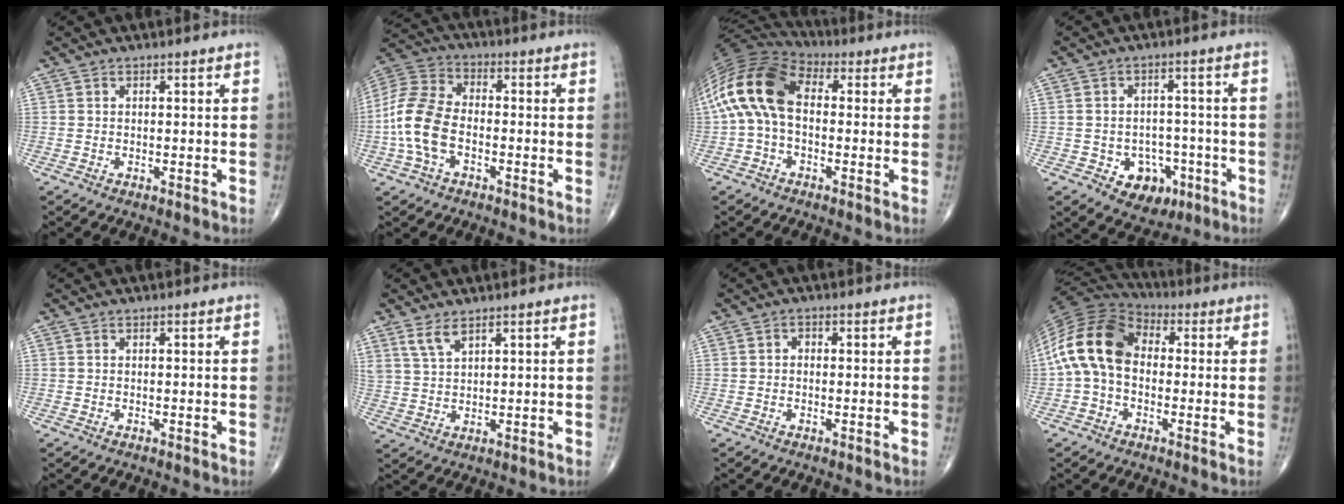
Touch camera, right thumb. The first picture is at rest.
{"total": 12.0, "force": [-2.9, 7.5, 8.9], "torque": [-0.191, 0.030, -0.064]}
{"total": 15.4, "force": [0.8, 9.3, 12.3], "torque": [-0.253, 0.039, 0.002]}
{"total": 8.0, "force": [-3.3, 6.2, 3.9], "torque": [-0.020, 0.027, -0.037]}
{"total": 0.0}
{"total": 4.0, "force": [2.8, 1.4, 2.4], "torque": [-0.048, -0.013, 0.064]}
{"total": 1.0, "force": [0.0, 0.8, 0.6], "torque": [0.000, 0.005, -0.005]}
{"total": 14.8, "force": [0.0, 10.1, 10.8], "torque": [-0.210, 0.037, -0.014]}